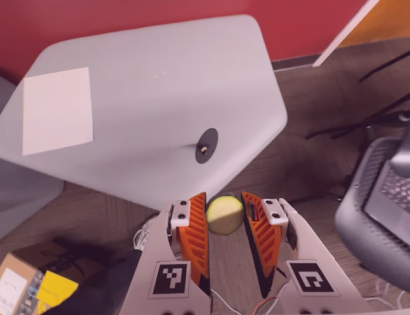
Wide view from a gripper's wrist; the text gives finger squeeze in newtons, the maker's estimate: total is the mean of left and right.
{"total": 10.4, "left": 11.3, "right": 9.5}